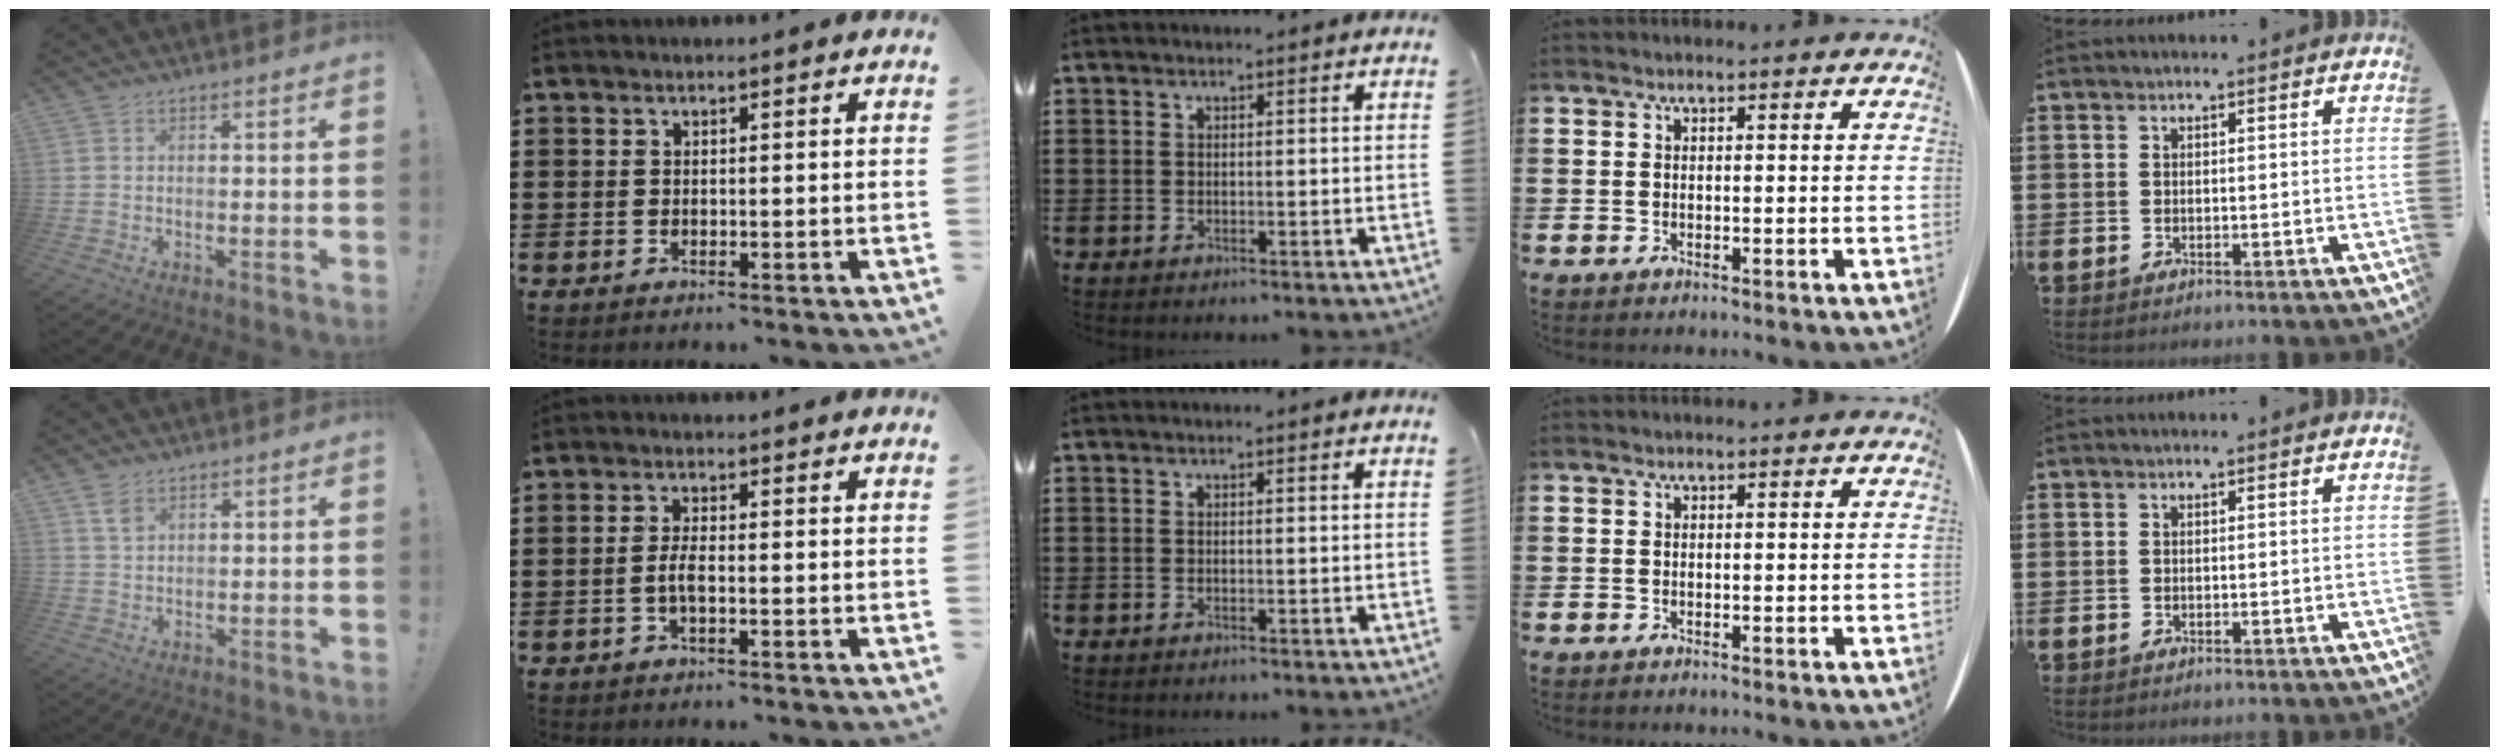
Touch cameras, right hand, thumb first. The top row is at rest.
{"thumb": {"total": 3.1, "force": [1.9, 1.7, 1.8], "torque": [-0.018, -0.011, 0.033]}, "index": {"total": 2.7, "force": [-0.7, 0.6, 2.5], "torque": [-0.061, -0.005, -0.018]}}